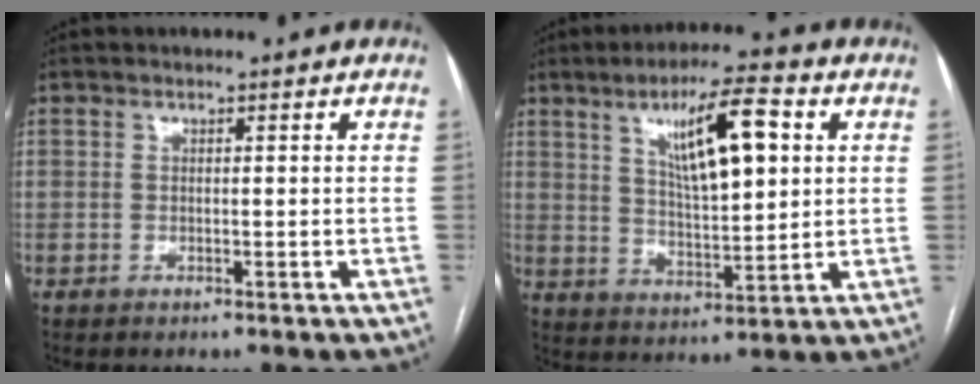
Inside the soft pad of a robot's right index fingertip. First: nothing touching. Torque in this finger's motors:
{"motor_torque": [1.16, 0.98, 0.27, 0.07]}